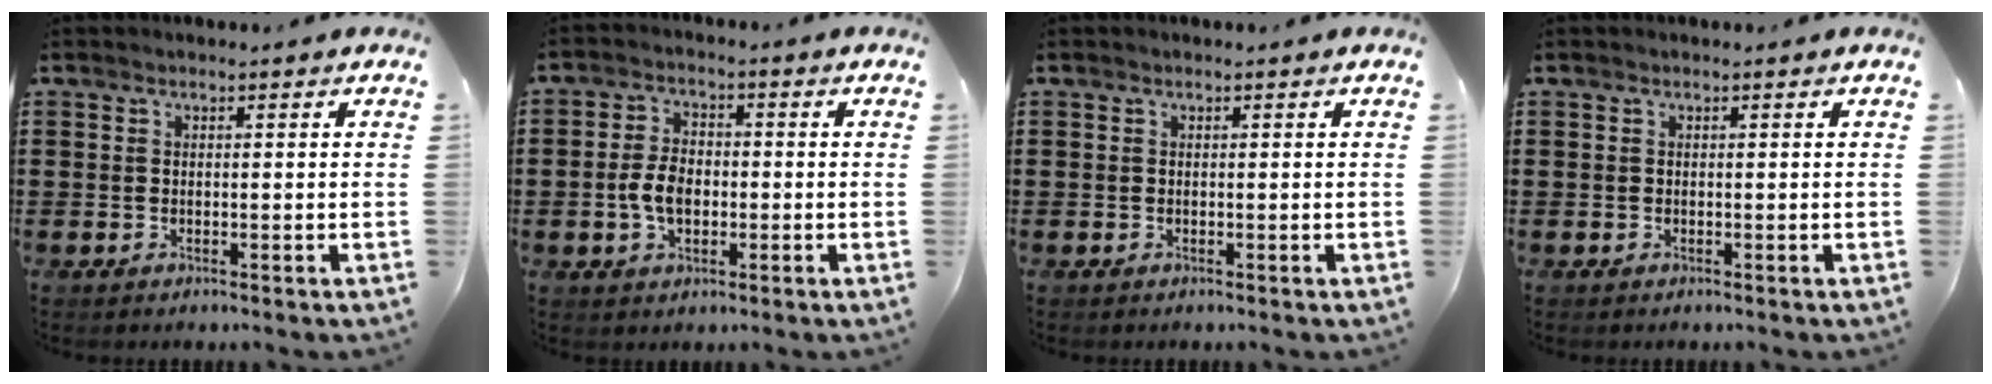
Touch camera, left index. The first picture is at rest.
{"total": 5.2, "force": [-0.9, 3.1, 4.1], "torque": [-0.097, -0.001, -0.021]}
{"total": 0.0}
{"total": 0.0}